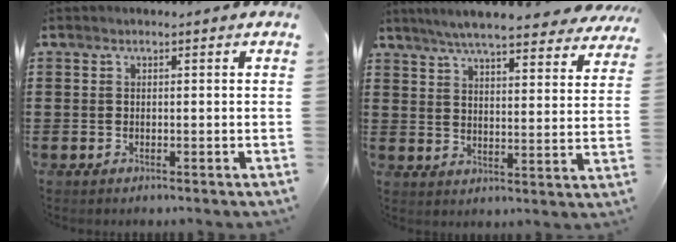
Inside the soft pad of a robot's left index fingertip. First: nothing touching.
{"total": 6.9, "force": [6.3, -0.1, 2.9], "torque": [-0.079, -0.029, 0.111]}